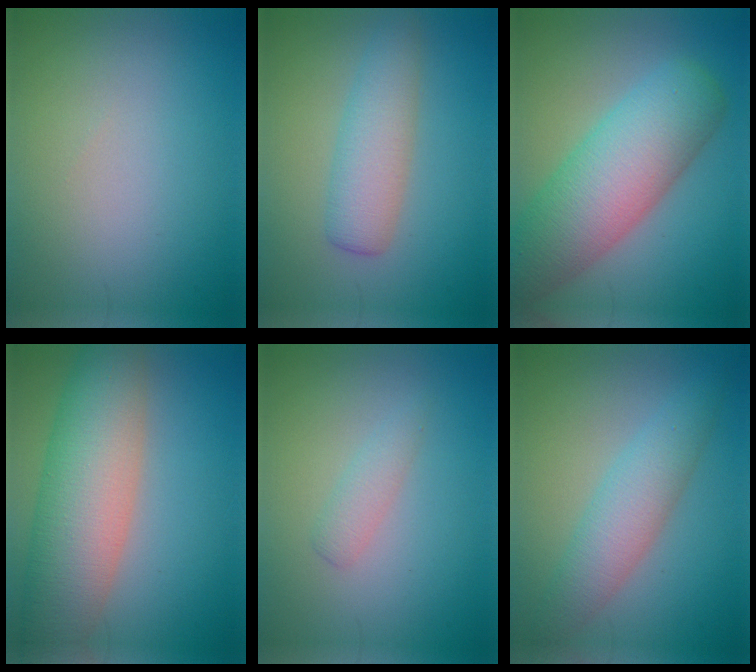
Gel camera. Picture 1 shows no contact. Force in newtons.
{"total": 4.2, "press": 4.2, "slide": 0.1}
{"total": 9.5, "press": 9.5, "slide": 0.5}
{"total": 9.4, "press": 9.4, "slide": 0.3}
{"total": 1.5, "press": 1.5, "slide": 0.1}
{"total": 4.5, "press": 4.5, "slide": 0.1}